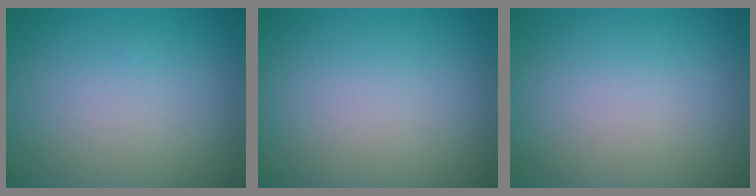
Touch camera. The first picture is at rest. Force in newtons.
{"total": 0.0}
{"total": 0.0}